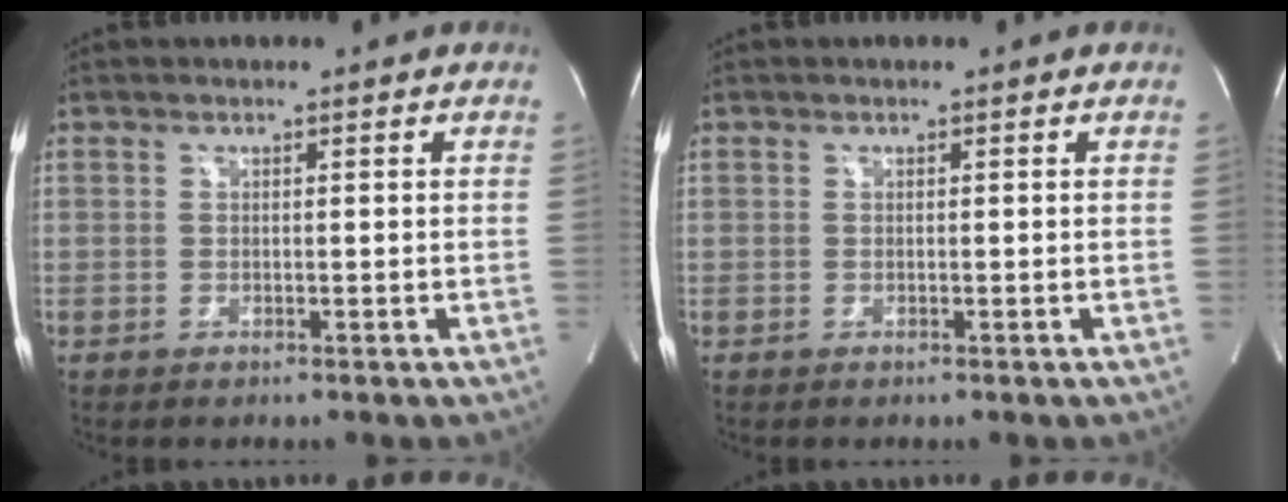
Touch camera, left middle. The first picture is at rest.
{"total": 0.0}